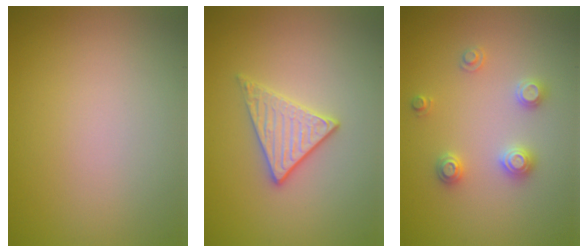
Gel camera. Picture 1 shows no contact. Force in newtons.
{"total": 2.8, "press": 2.6, "slide": 1.1}
{"total": 2.5, "press": 2.5, "slide": 0.3}